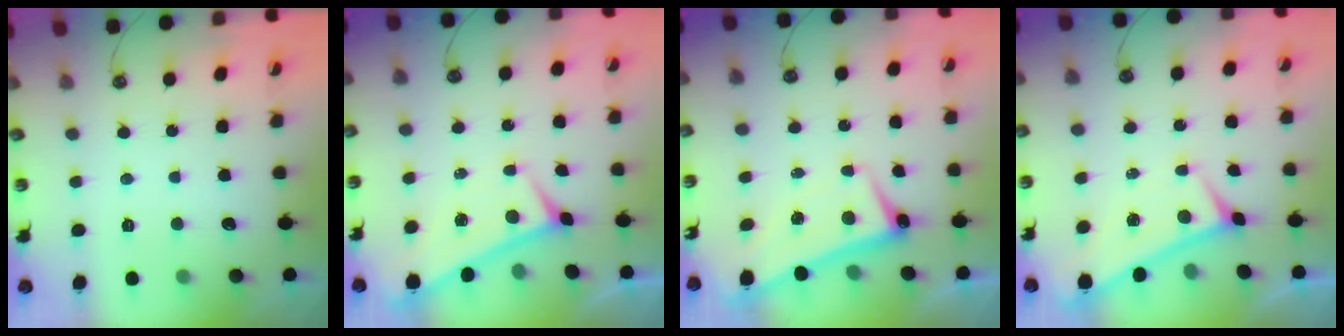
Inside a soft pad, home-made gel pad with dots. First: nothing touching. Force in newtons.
{"total": 0.0}
{"total": 2.6, "press": 2.5, "slide": 0.7}
{"total": 0.0}